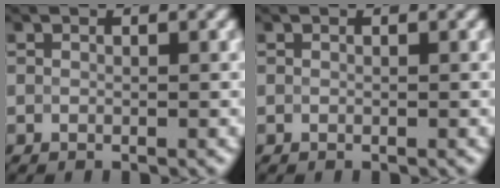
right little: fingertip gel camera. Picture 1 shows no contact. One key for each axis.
{"total": 0.0}